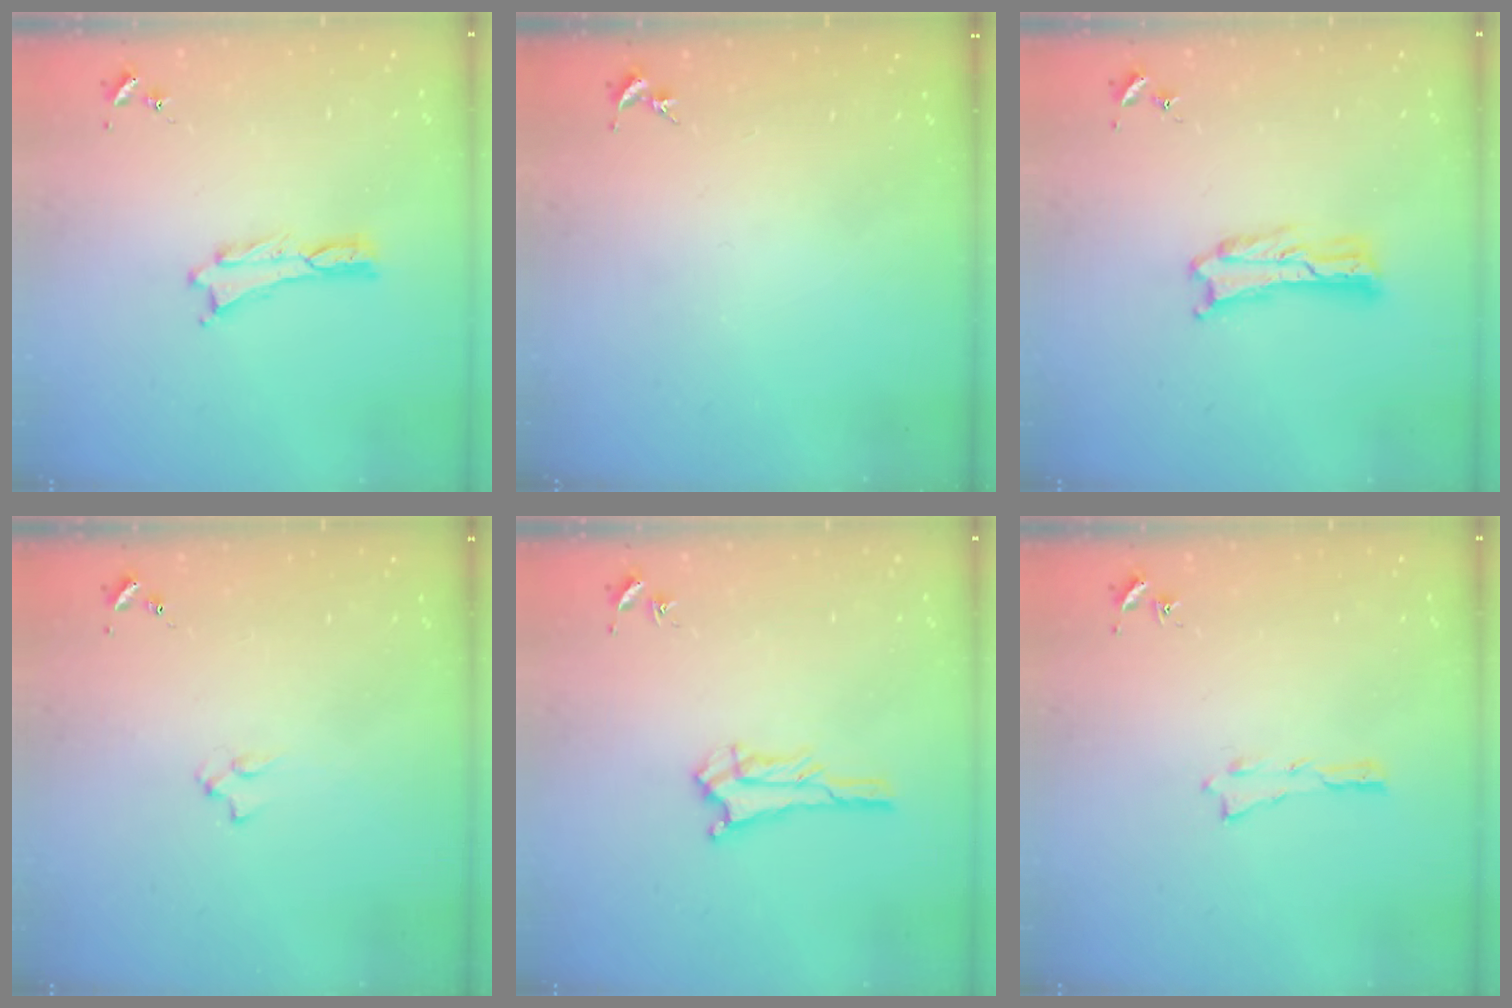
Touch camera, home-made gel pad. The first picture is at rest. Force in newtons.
{"total": 0.0}
{"total": 1.0, "press": 1.0, "slide": 0.2}
{"total": 1.3, "press": 1.3, "slide": 0.3}
{"total": 2.3, "press": 2.2, "slide": 0.2}
{"total": 0.0}